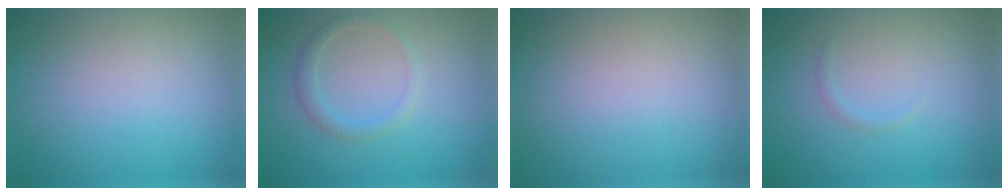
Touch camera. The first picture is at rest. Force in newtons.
{"total": 1.5, "press": 1.5, "slide": 0.1}
{"total": 0.0}
{"total": 0.5, "press": 0.5, "slide": 0.0}